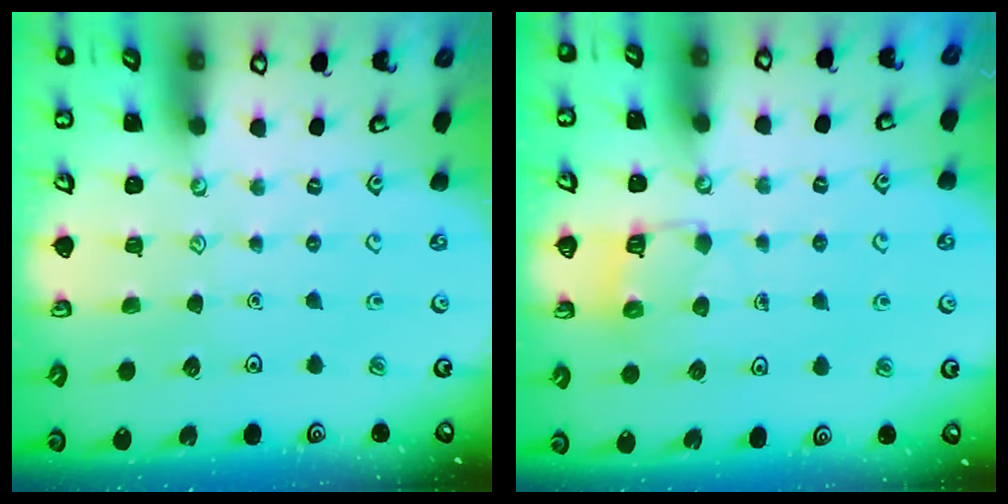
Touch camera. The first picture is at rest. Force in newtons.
{"total": 6.3, "press": 6.3, "slide": 0.5}